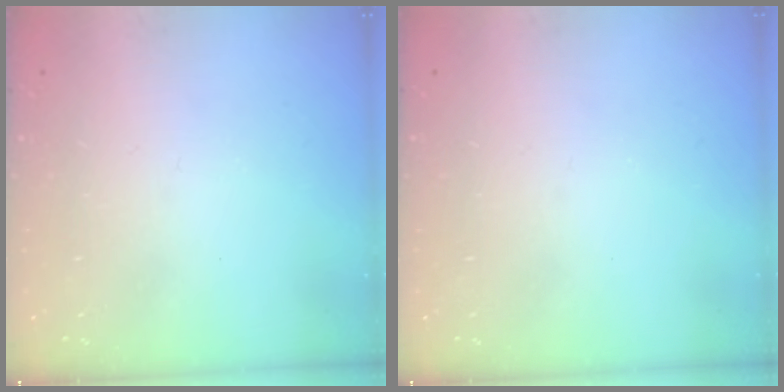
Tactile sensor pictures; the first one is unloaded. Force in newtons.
{"total": 0.0}